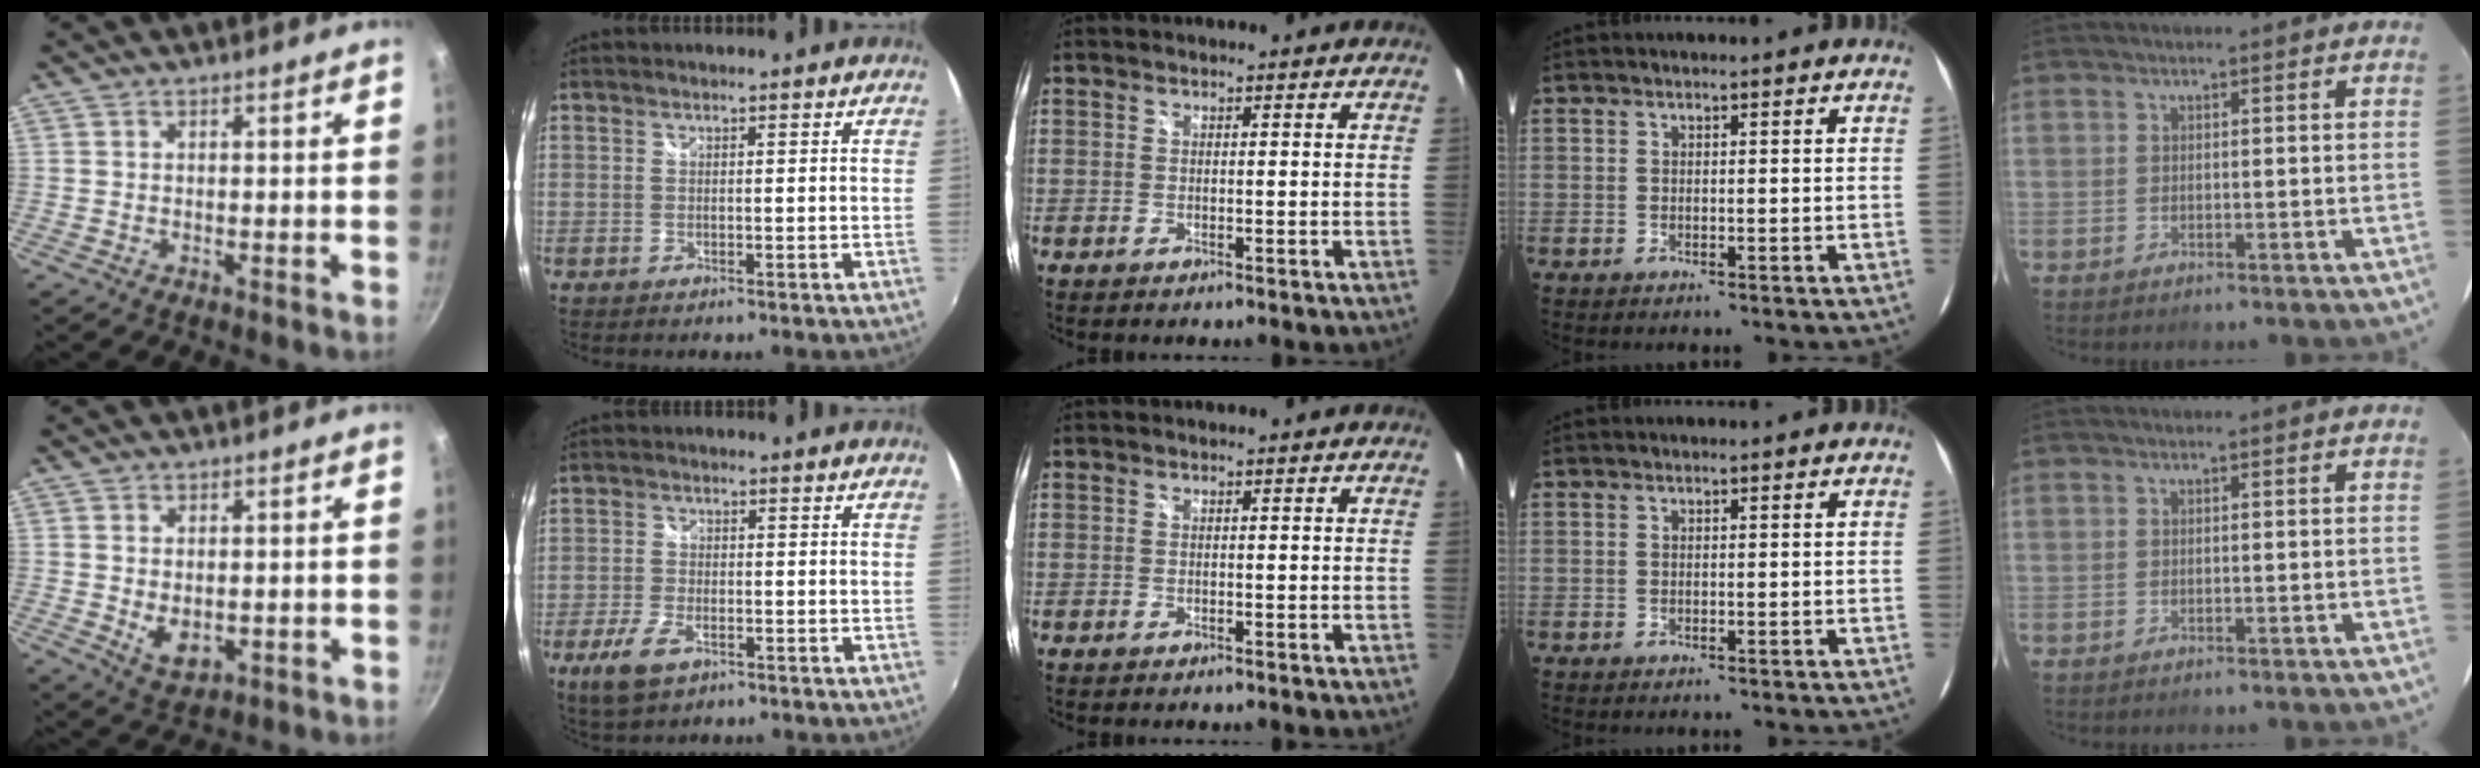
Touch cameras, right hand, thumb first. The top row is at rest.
{"thumb": {"total": 5.3, "force": [-0.1, 3.5, 4.0], "torque": [-0.062, -0.014, 0.009]}, "index": {"total": 6.9, "force": [-3.8, 3.1, 4.9], "torque": [-0.122, -0.011, -0.069]}}